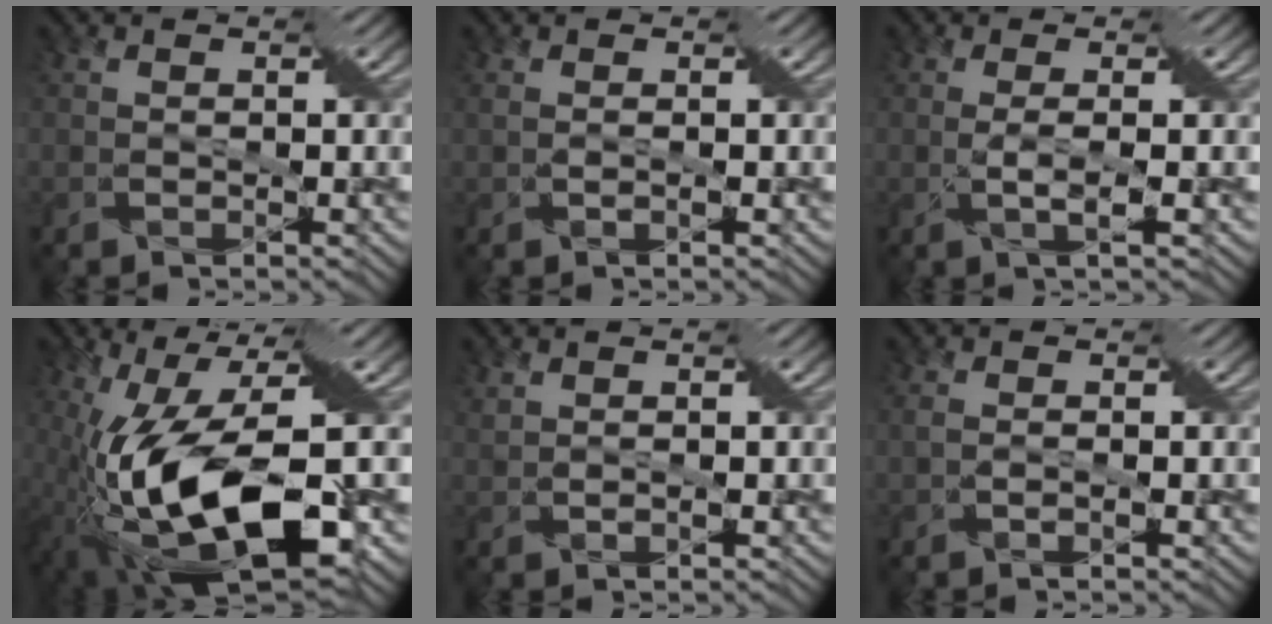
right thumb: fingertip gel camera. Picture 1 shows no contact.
{"total": 1.4, "force": [0.0, 0.6, 1.3], "torque": [-0.027, -0.005, 0.005]}
{"total": 1.9, "force": [0.0, -0.9, 1.7], "torque": [-0.043, 0.004, 0.003]}
{"total": 16.3, "force": [-4.1, 6.3, 14.4], "torque": [-0.281, -0.026, -0.058]}
{"total": 1.5, "force": [1.0, 0.6, 0.9], "torque": [-0.024, 0.002, 0.021]}
{"total": 1.7, "force": [-0.1, 0.8, 1.5], "torque": [-0.034, -0.005, -0.001]}